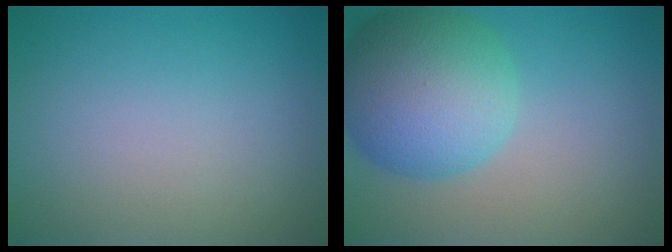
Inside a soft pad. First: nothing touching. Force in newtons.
{"total": 9.5, "press": 9.5, "slide": 0.4}